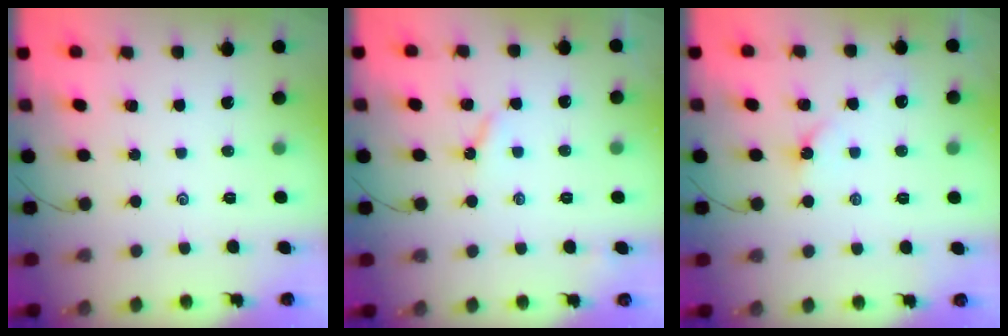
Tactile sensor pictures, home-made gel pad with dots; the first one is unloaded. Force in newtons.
{"total": 2.6, "press": 2.6, "slide": 0.3}
{"total": 2.6, "press": 2.5, "slide": 0.5}